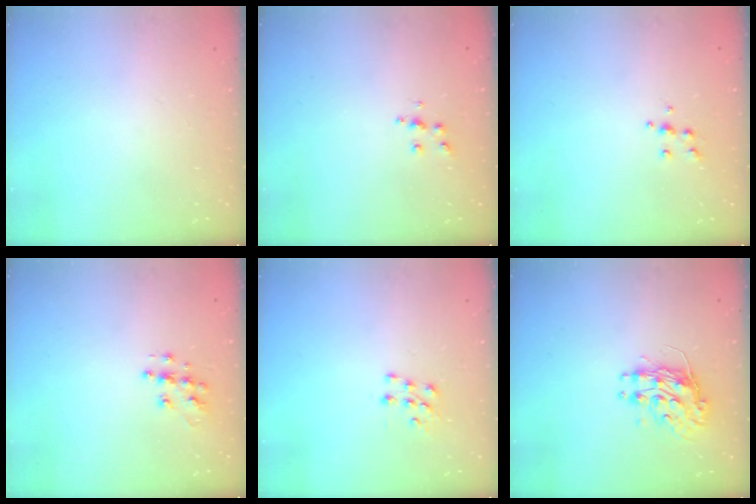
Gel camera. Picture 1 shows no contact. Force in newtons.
{"total": 6.2, "press": 6.2, "slide": 0.5}
{"total": 5.2, "press": 5.2, "slide": 0.5}
{"total": 8.8, "press": 8.8, "slide": 0.4}
{"total": 7.0, "press": 7.0, "slide": 0.7}
{"total": 9.0, "press": 9.0, "slide": 0.2}